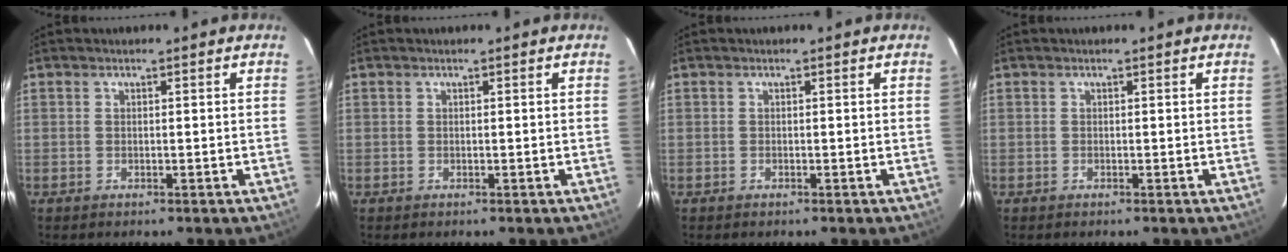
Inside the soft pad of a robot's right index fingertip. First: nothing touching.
{"total": 0.0}
{"total": 0.0}
{"total": 0.0}